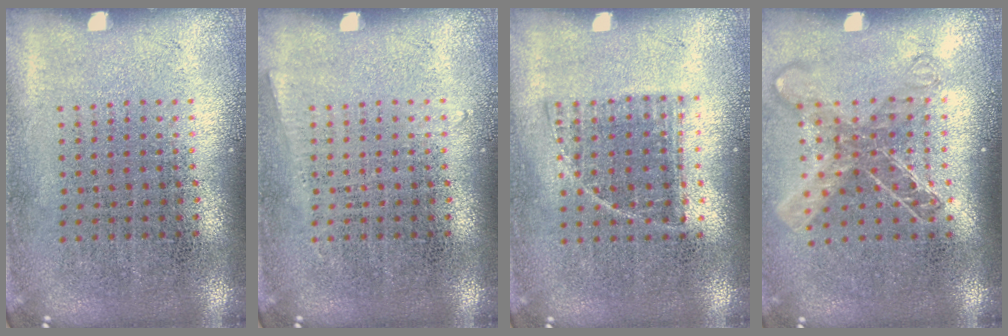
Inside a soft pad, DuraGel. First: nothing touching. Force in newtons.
{"total": 0.7, "press": 0.7, "slide": 0.0}
{"total": 1.0, "press": 0.8, "slide": 0.6}
{"total": 1.4, "press": 1.2, "slide": 0.8}